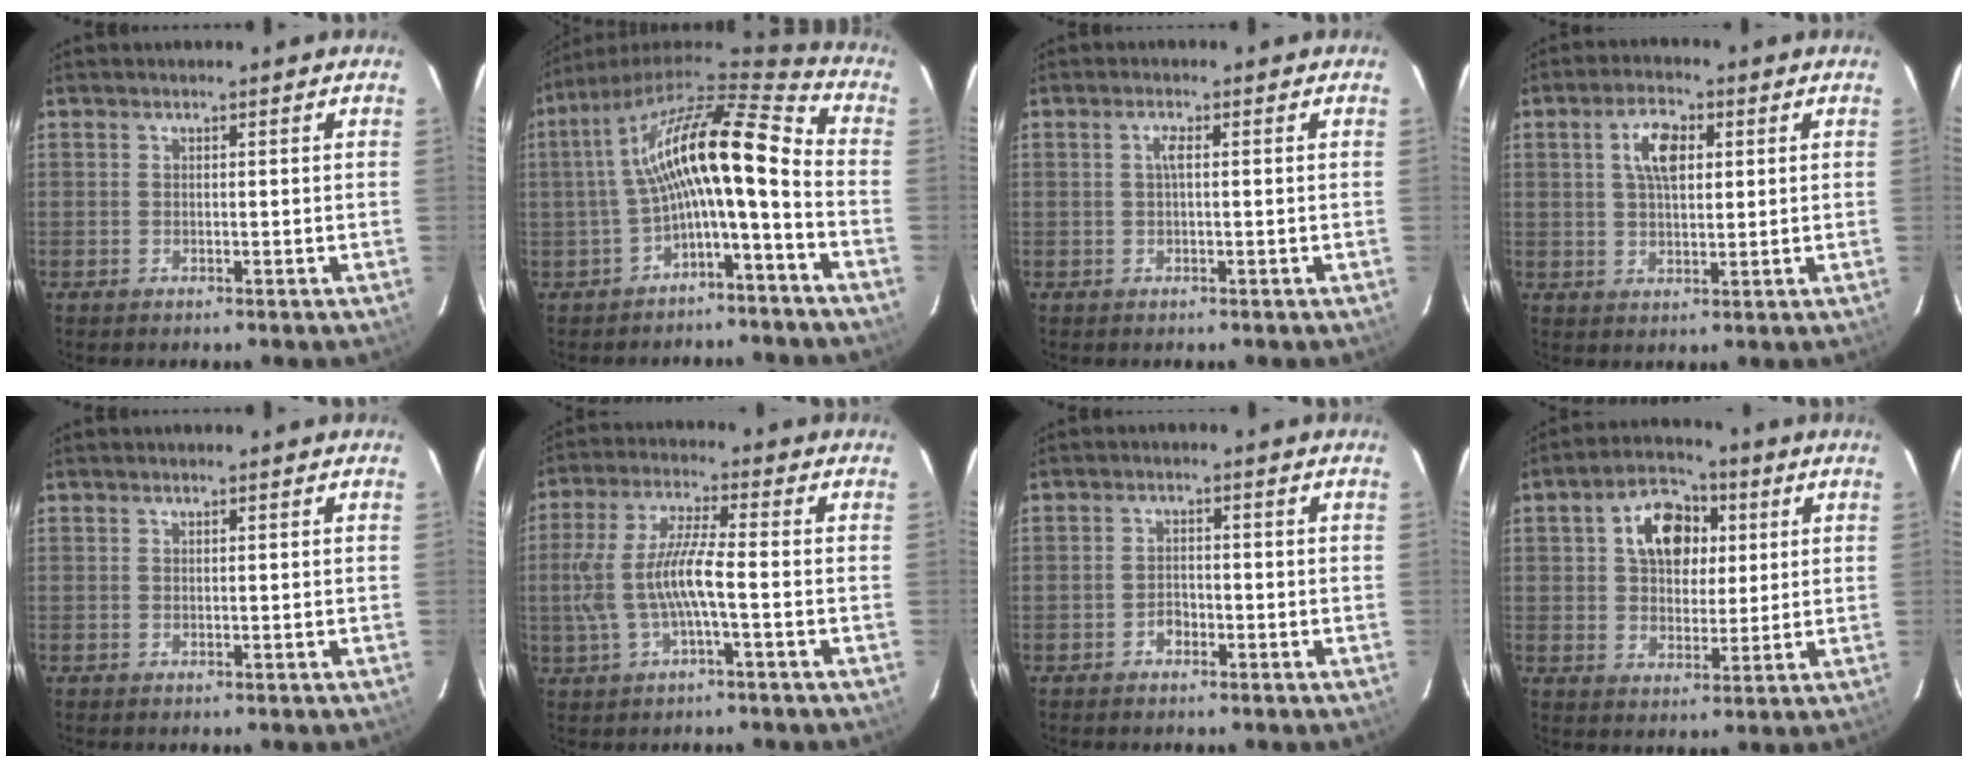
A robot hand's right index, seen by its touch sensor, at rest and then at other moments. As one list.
[{"total": 17.0, "force": [-2.7, 3.9, 16.4], "torque": [-0.301, 0.018, -0.052]}, {"total": 1.6, "force": [0.1, 0.1, 1.6], "torque": [-0.031, 0.003, 0.000]}, {"total": 6.3, "force": [1.9, 3.1, 5.1], "torque": [-0.093, 0.014, 0.035]}, {"total": 0.0}, {"total": 10.0, "force": [-1.9, 1.7, 9.6], "torque": [-0.207, 0.003, -0.030]}, {"total": 2.0, "force": [-1.3, 1.3, 0.7], "torque": [-0.015, 0.007, -0.021]}, {"total": 10.6, "force": [3.0, 7.4, 7.0], "torque": [-0.126, 0.031, 0.053]}]